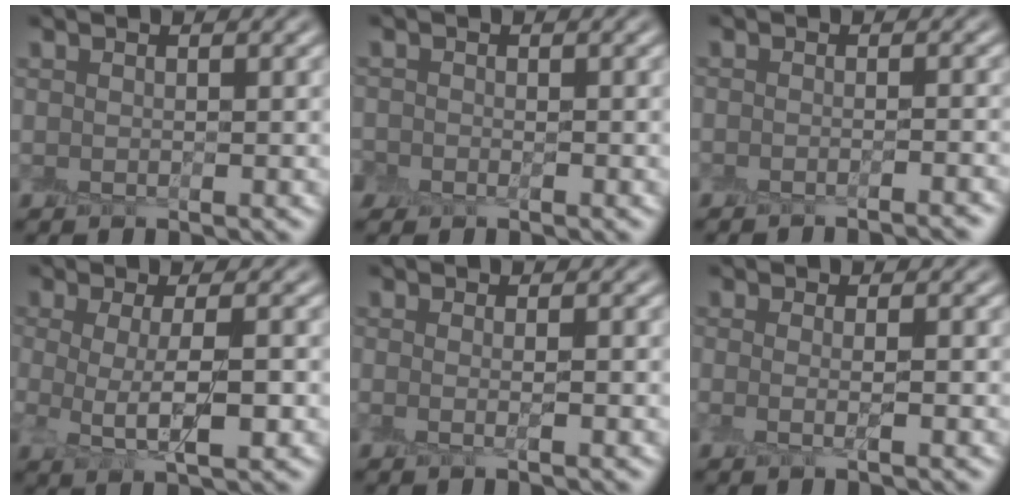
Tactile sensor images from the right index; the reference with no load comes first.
{"total": 1.4, "force": [-0.8, 1.0, 0.4], "torque": [-0.004, -0.003, -0.018]}
{"total": 2.6, "force": [-2.4, 0.3, 1.1], "torque": [-0.005, 0.006, -0.029]}
{"total": 4.3, "force": [-0.6, 1.2, 4.1], "torque": [-0.082, -0.008, -0.011]}
{"total": 1.2, "force": [-0.4, 0.1, 1.1], "torque": [-0.025, -0.006, -0.008]}
{"total": 1.7, "force": [-0.5, 0.2, 1.6], "torque": [-0.035, -0.008, -0.010]}